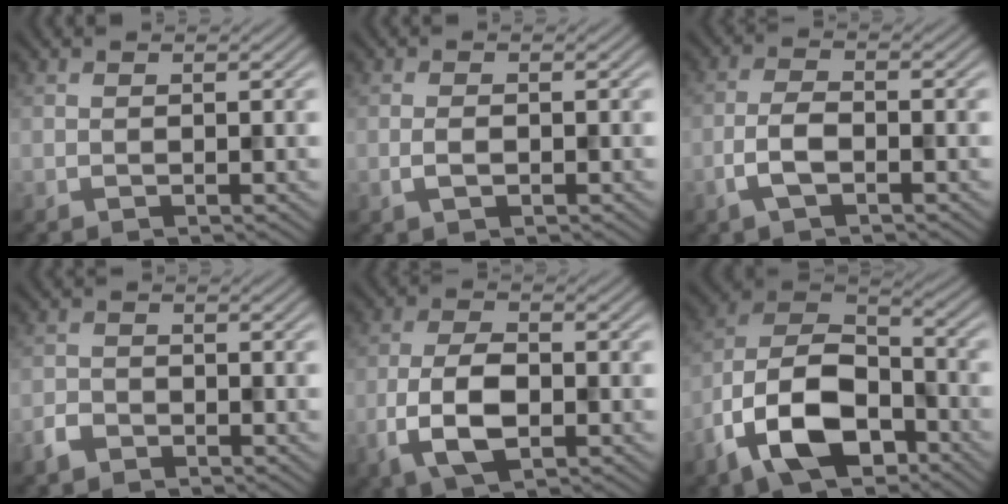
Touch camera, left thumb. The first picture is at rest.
{"total": 1.7, "force": [-0.6, 0.8, 1.4], "torque": [-0.030, 0.001, -0.012]}
{"total": 3.8, "force": [-1.8, 1.5, 3.0], "torque": [-0.068, 0.003, -0.041]}
{"total": 2.2, "force": [-1.7, 1.3, 0.7], "torque": [-0.016, 0.000, -0.040]}
{"total": 7.2, "force": [-2.4, 3.6, 5.8], "torque": [-0.127, -0.001, -0.052]}
{"total": 14.7, "force": [-7.6, 8.0, 9.8], "torque": [-0.222, -0.024, -0.160]}